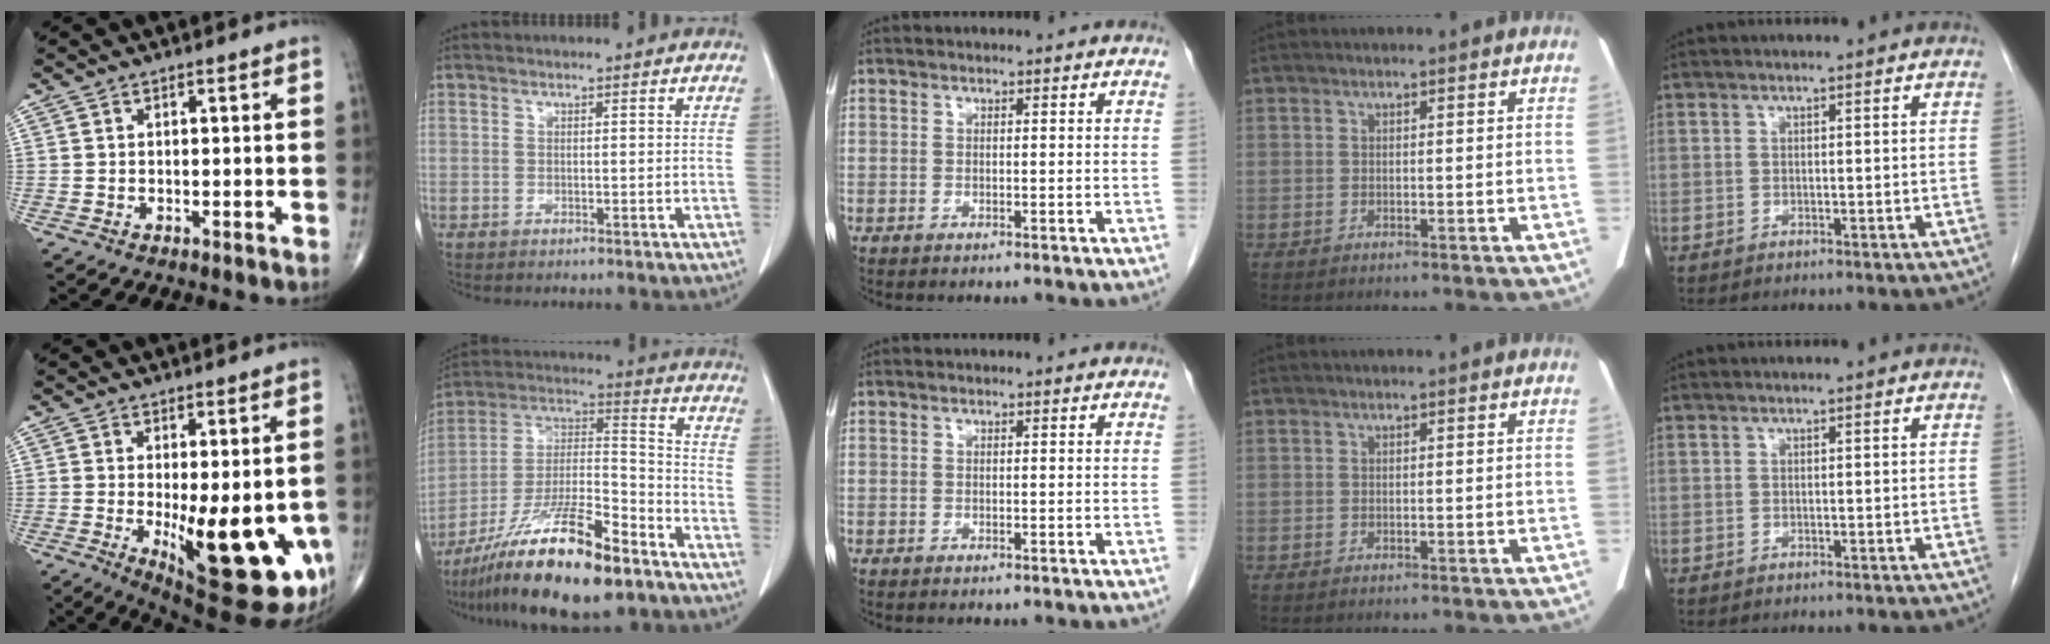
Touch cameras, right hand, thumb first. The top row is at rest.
{"thumb": {"total": 17.9, "force": [-3.9, 6.2, 16.3], "torque": [-0.183, -0.029, -0.029]}, "index": {"total": 20.1, "force": [-13.6, 3.7, 14.4], "torque": [-0.267, -0.011, -0.238]}}